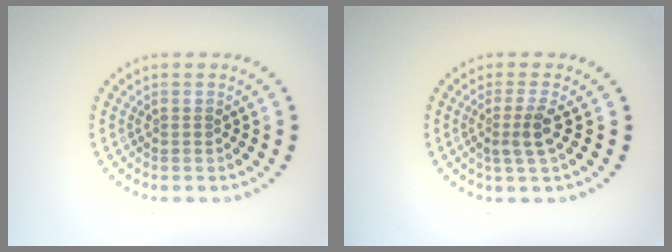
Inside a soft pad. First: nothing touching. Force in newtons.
{"total": 2.4, "press": 1.8, "slide": 1.5}